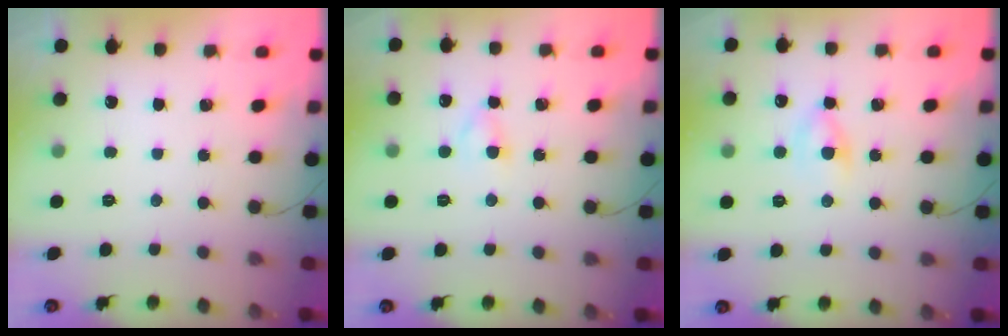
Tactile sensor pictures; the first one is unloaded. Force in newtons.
{"total": 2.6, "press": 2.5, "slide": 0.9}
{"total": 3.8, "press": 3.6, "slide": 1.3}